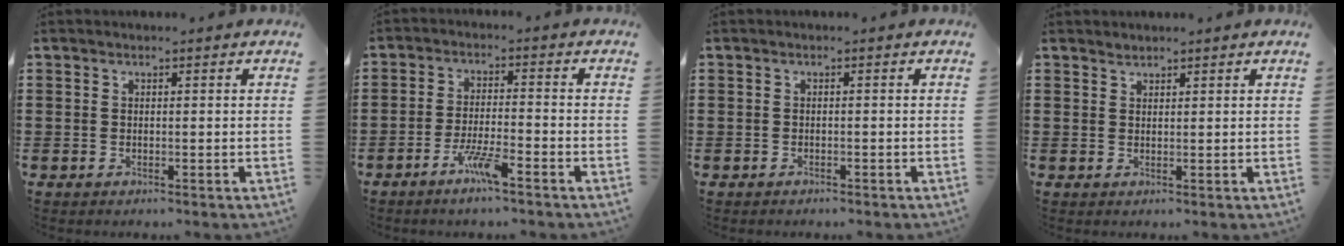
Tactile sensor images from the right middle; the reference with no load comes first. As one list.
[{"total": 5.1, "force": [-3.4, 0.4, 3.8], "torque": [-0.082, -0.007, -0.063]}, {"total": 0.6, "force": [-0.6, 0.2, 0.1], "torque": [-0.002, 0.000, -0.012]}, {"total": 1.1, "force": [1.1, 0.0, -0.1], "torque": [0.000, -0.001, 0.022]}]